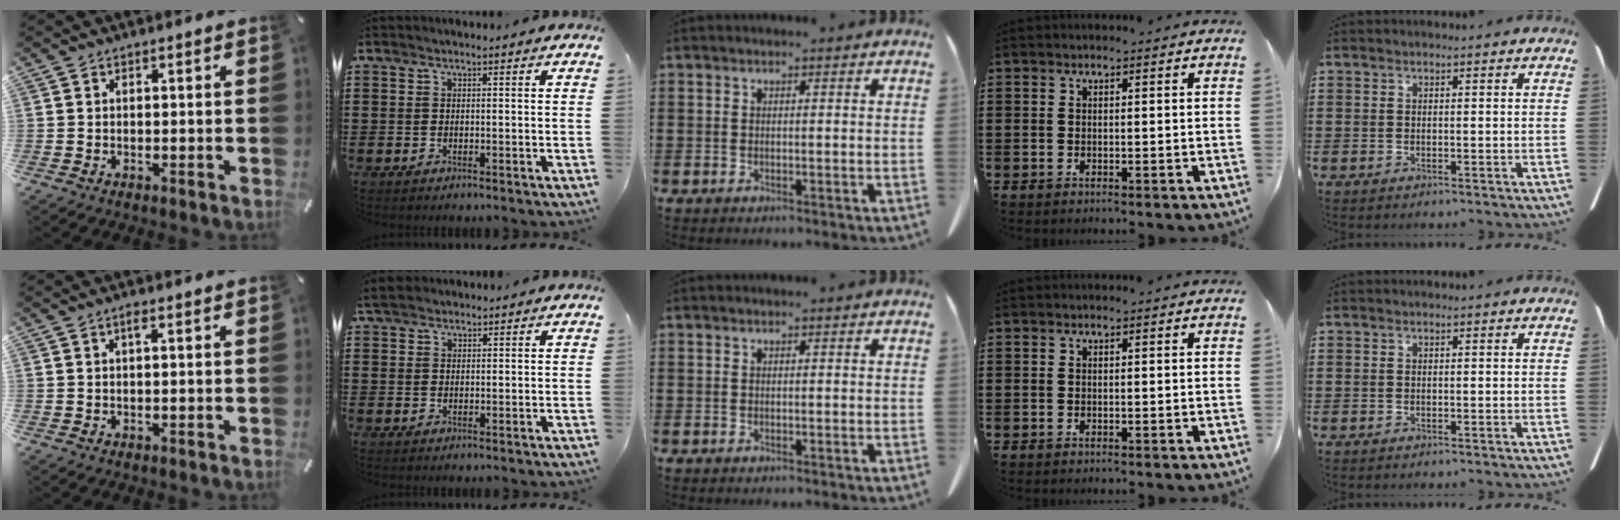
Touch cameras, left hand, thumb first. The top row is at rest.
{"thumb": {"total": 1.5, "force": [0.3, 0.2, 1.5], "torque": [-0.030, 0.002, 0.004]}, "index": {"total": 2.3, "force": [2.0, 1.0, 0.7], "torque": [-0.021, 0.007, 0.039]}}